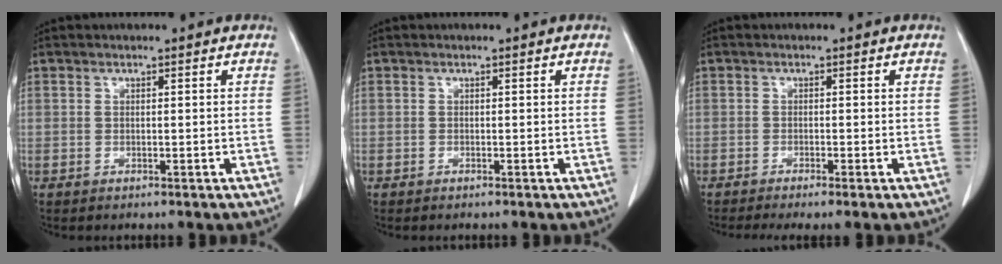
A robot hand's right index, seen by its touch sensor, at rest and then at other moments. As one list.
[{"total": 0.0}, {"total": 3.6, "force": [-2.7, -0.1, 2.4], "torque": [-0.034, -0.008, -0.043]}]